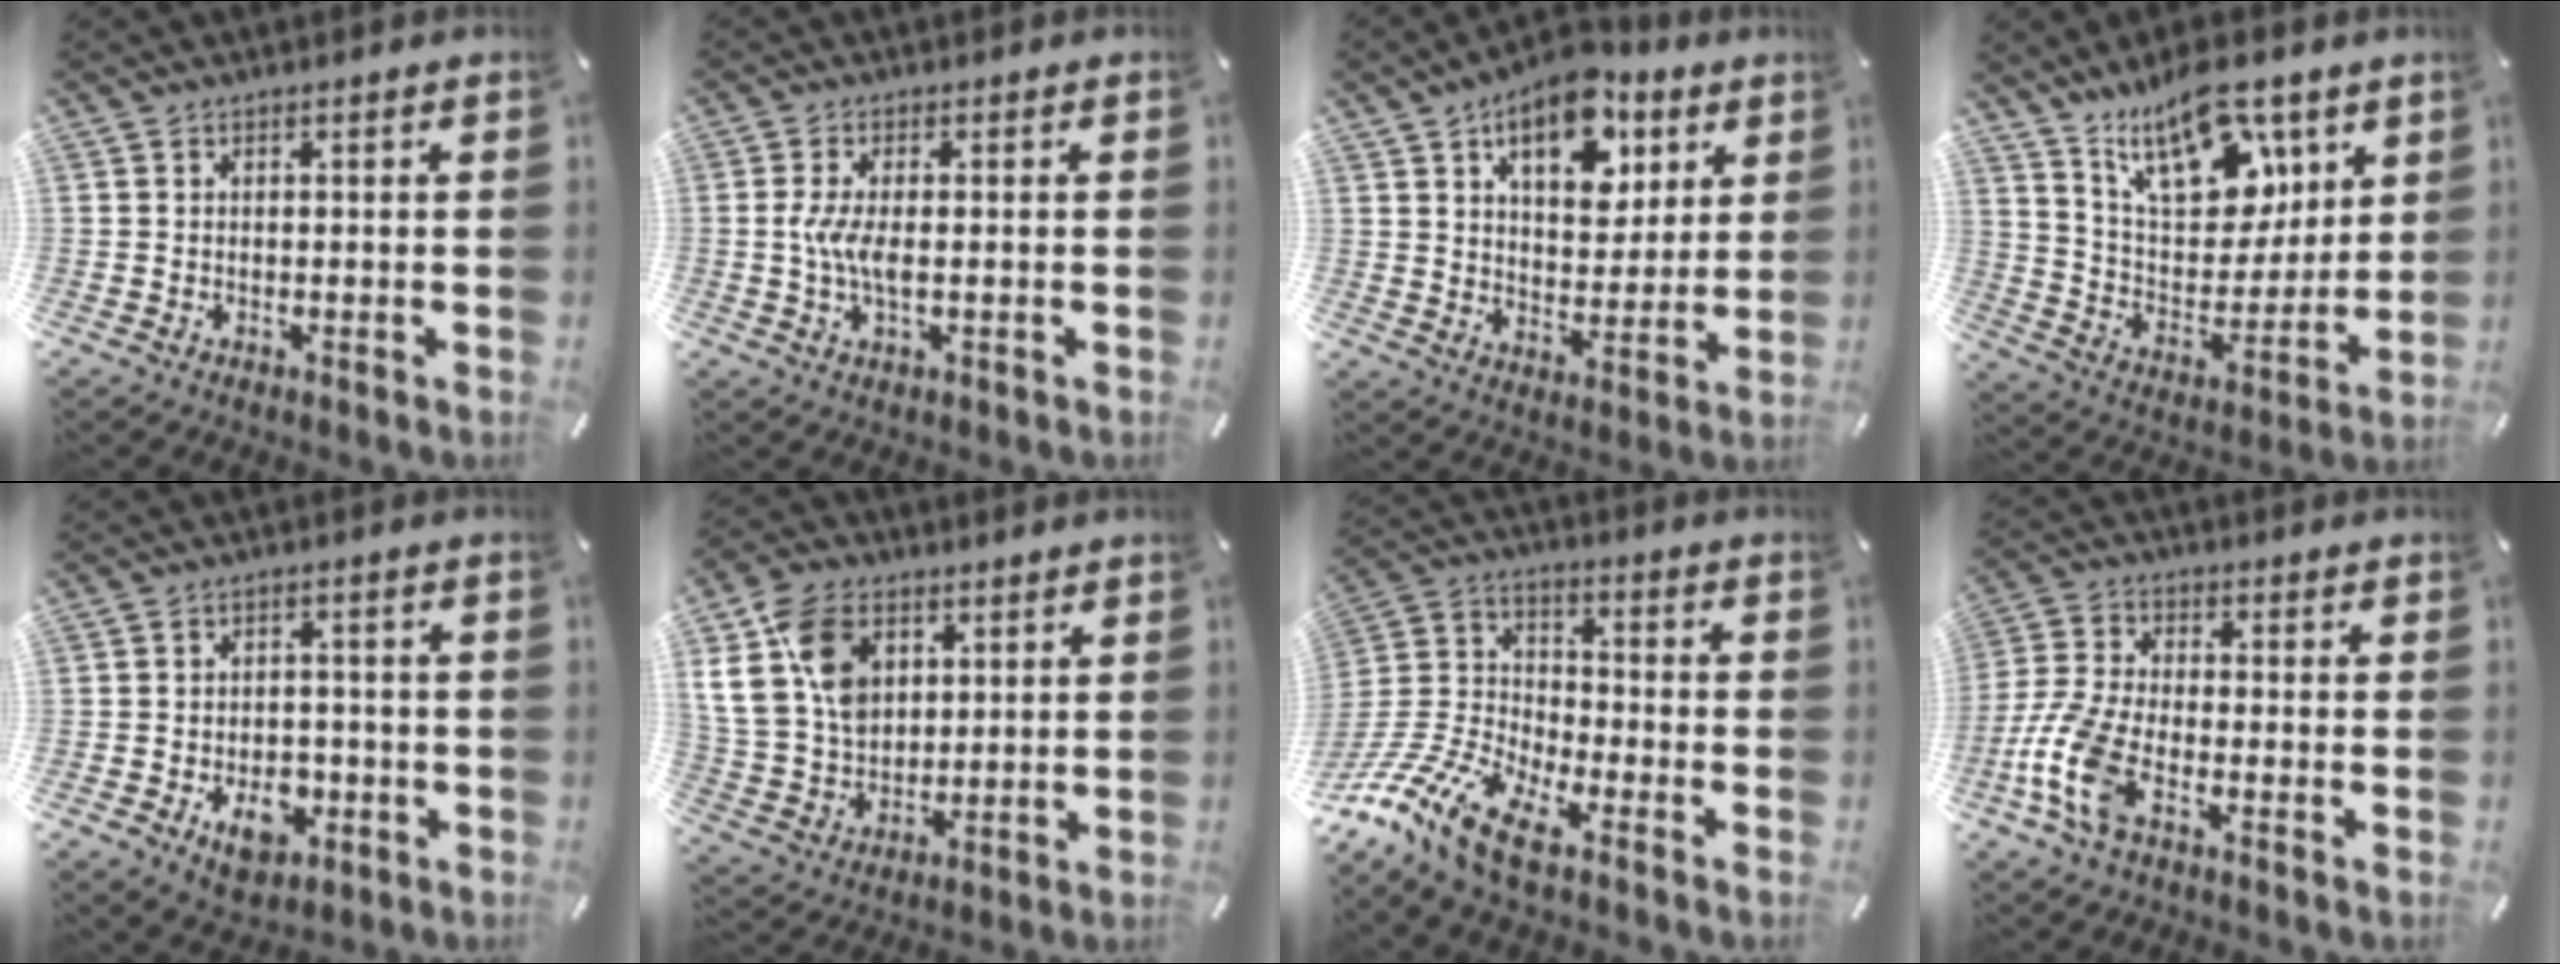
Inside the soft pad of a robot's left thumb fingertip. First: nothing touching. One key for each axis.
{"total": 5.2, "fx": -0.2, "fy": 1.8, "fz": 4.8, "tx": -0.116, "ty": -0.008, "tz": -0.012}
{"total": 13.9, "fx": 8.3, "fy": 8.2, "fz": 7.7, "tx": -0.104, "ty": -0.041, "tz": 0.143}
{"total": 19.0, "fx": 12.3, "fy": 10.3, "fz": 10.2, "tx": -0.165, "ty": -0.066, "tz": 0.219}
{"total": 8.1, "fx": -2.9, "fy": 5.5, "fz": 5.2, "tx": -0.066, "ty": 0.009, "tz": -0.048}
{"total": 15.2, "fx": 5.6, "fy": 11.3, "fz": 8.5, "tx": -0.195, "ty": -0.006, "tz": 0.102}
{"total": 14.5, "fx": -11.3, "fy": 4.9, "fz": 7.6, "tx": -0.164, "ty": 0.042, "tz": -0.213}
{"total": 11.1, "fx": -5.1, "fy": 5.0, "fz": 8.5, "tx": -0.203, "ty": -0.003, "tz": -0.097}